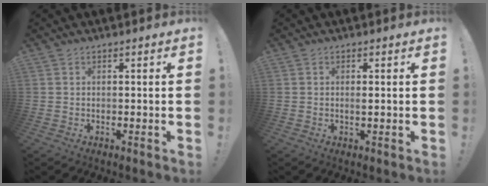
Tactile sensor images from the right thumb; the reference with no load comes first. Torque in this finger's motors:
{"motor_torque": [0.00, -0.19, -0.18, 0.23, -0.02]}